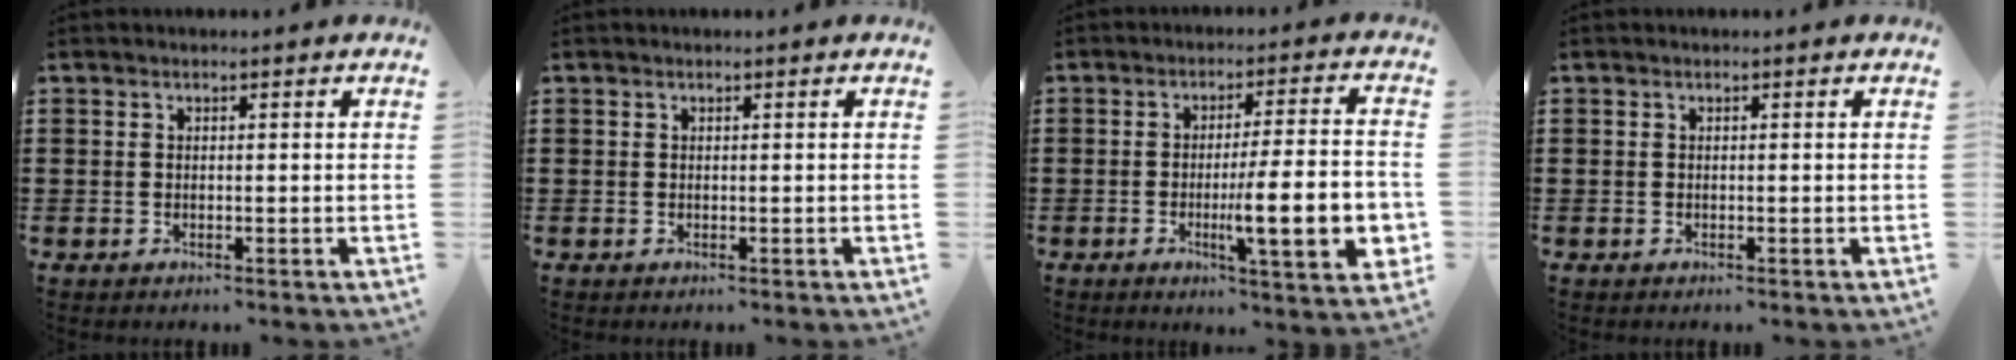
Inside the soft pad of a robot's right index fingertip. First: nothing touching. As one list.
[{"total": 0.0}, {"total": 13.0, "force": [-2.8, 2.3, 12.5], "torque": [-0.199, -0.014, -0.051]}, {"total": 0.0}]